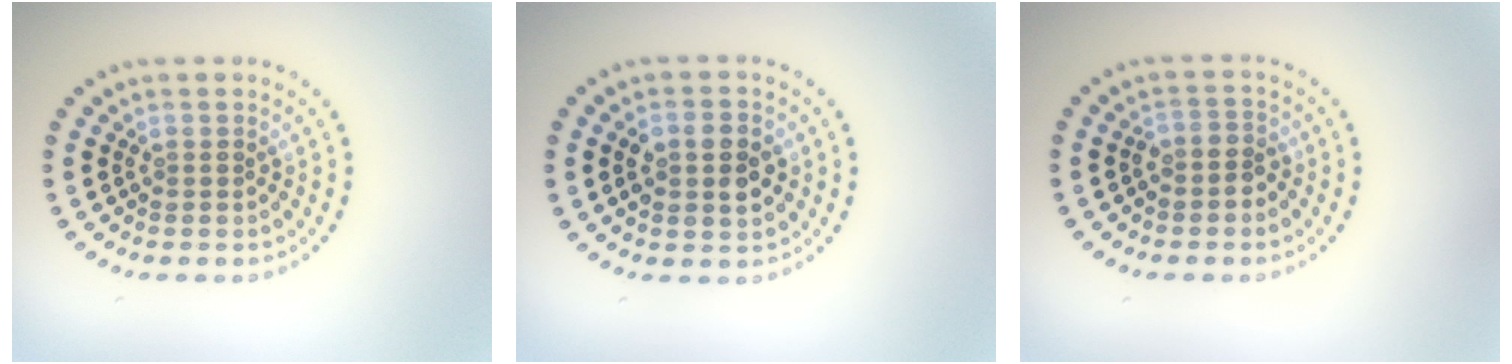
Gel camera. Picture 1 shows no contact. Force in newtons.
{"total": 3.7, "press": 3.6, "slide": 0.3}
{"total": 2.0, "press": 1.7, "slide": 0.9}